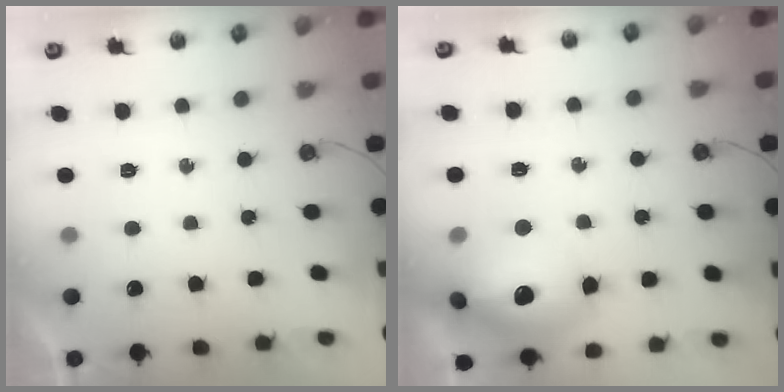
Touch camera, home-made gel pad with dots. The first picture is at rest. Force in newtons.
{"total": 20.6, "press": 20.6, "slide": 1.5}